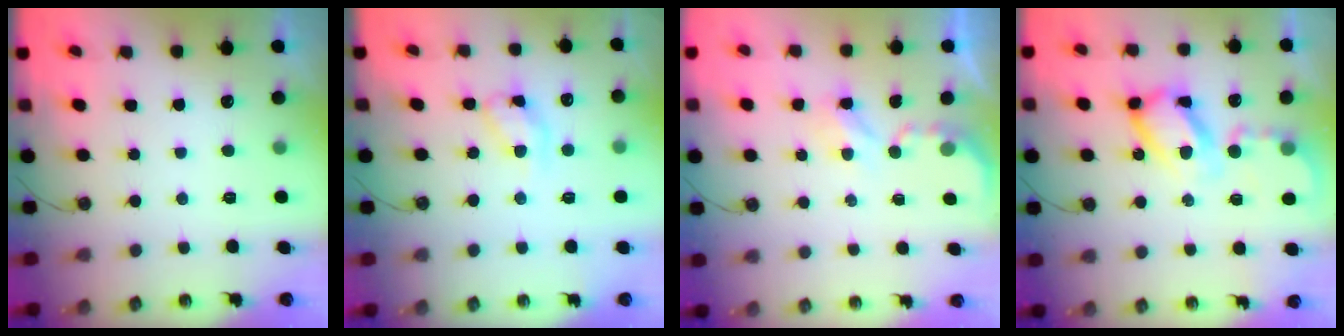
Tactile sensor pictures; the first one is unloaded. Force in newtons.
{"total": 10.7, "press": 10.6, "slide": 0.5}
{"total": 2.8, "press": 2.8, "slide": 0.4}
{"total": 13.9, "press": 13.8, "slide": 1.3}